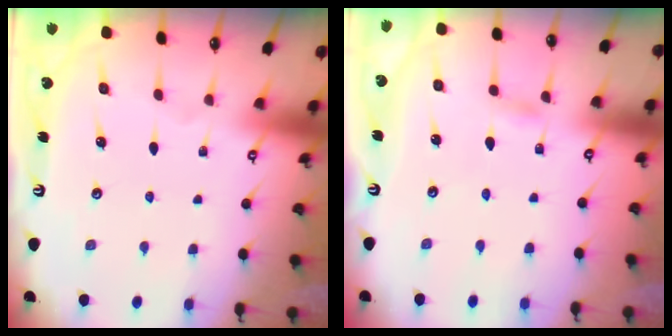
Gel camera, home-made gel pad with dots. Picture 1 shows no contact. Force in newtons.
{"total": 2.7, "press": 2.7, "slide": 0.2}